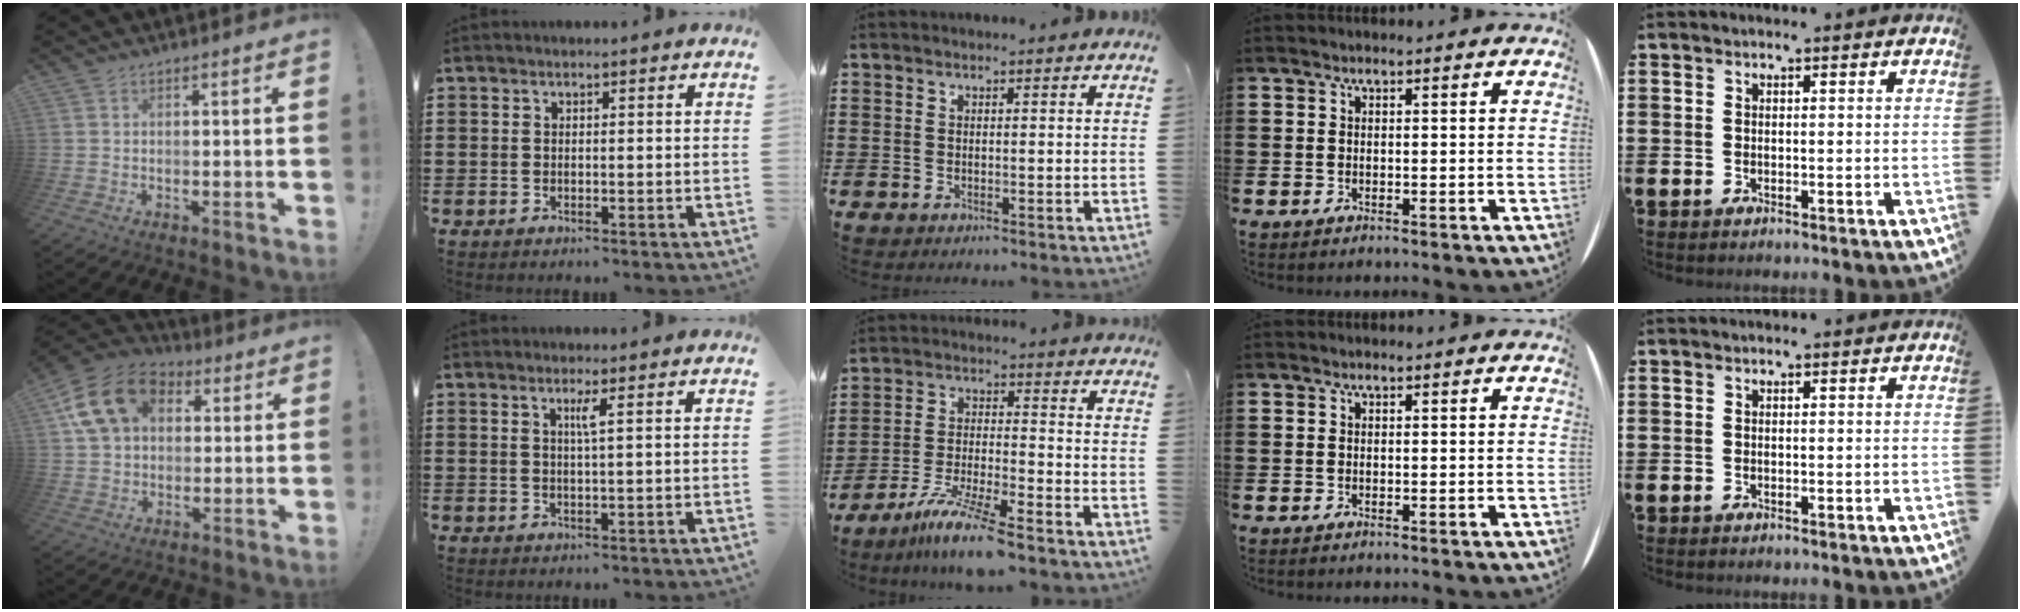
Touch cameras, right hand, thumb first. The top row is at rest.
{"thumb": {"total": 16.0, "force": [5.6, 11.9, 9.1], "torque": [-0.146, -0.006, 0.111]}, "index": {"total": 1.9, "force": [0.6, -0.4, 1.7], "torque": [-0.033, -0.005, 0.007]}, "middle": {"total": 8.6, "force": [-7.0, 0.0, 5.0], "torque": [-0.101, -0.010, -0.135]}}